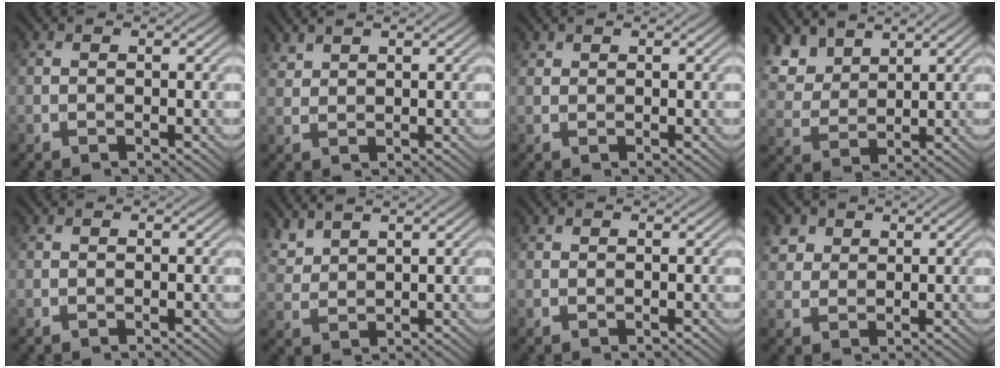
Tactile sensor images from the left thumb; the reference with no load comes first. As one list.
[{"total": 1.8, "force": [1.7, 0.6, 0.6], "torque": [-0.018, 0.002, 0.041]}, {"total": 0.9, "force": [0.7, 0.4, 0.2], "torque": [-0.007, -0.001, 0.019]}, {"total": 6.1, "force": [4.6, 3.0, 2.5], "torque": [-0.075, -0.009, 0.107]}, {"total": 0.0}, {"total": 3.4, "force": [3.0, 0.8, 1.3], "torque": [-0.038, 0.004, 0.071]}, {"total": 0.0}, {"total": 3.3, "force": [1.9, 2.5, 1.1], "torque": [-0.038, -0.003, 0.047]}]